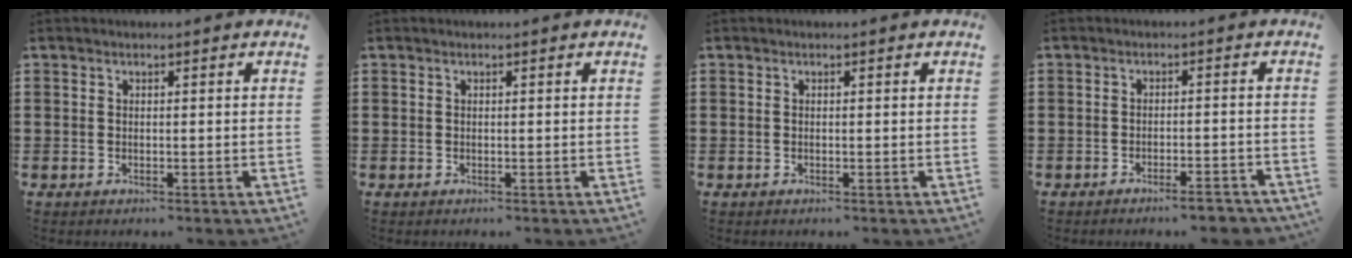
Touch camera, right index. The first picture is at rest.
{"total": 0.0}
{"total": 0.0}
{"total": 3.1, "force": [-2.8, 0.1, 1.4], "torque": [-0.023, -0.001, -0.053]}